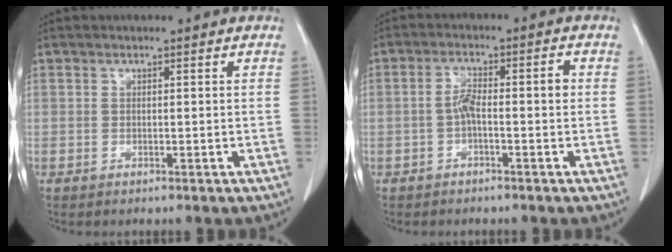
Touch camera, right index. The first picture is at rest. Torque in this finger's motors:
{"motor_torque": [0.13, 0.02, 0.09, 0.02]}